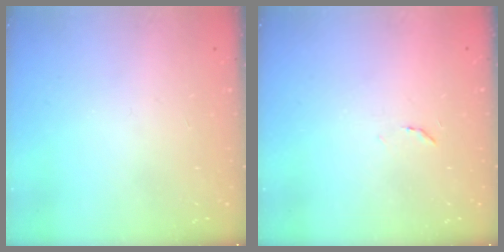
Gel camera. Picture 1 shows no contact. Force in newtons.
{"total": 5.9, "press": 5.9, "slide": 0.4}